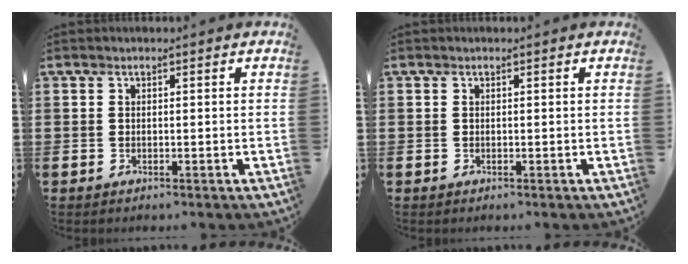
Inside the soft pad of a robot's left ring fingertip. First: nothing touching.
{"total": 0.0}